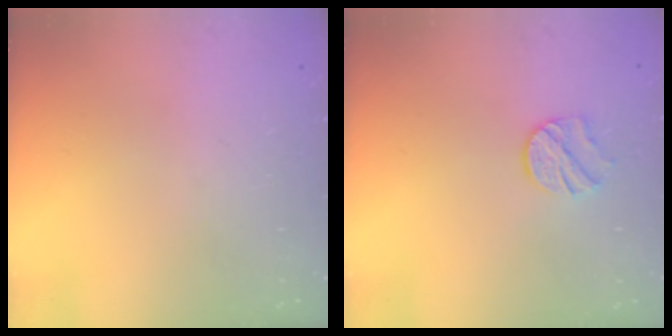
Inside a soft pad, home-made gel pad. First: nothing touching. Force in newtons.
{"total": 8.9, "press": 8.9, "slide": 0.2}